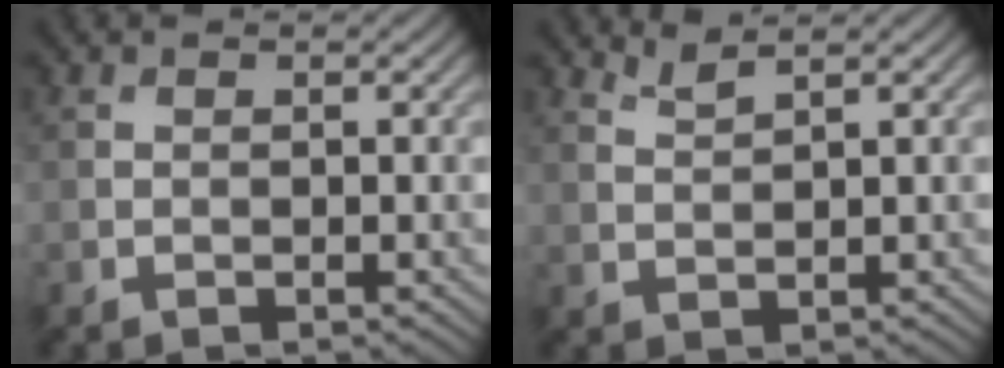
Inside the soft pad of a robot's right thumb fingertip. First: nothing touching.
{"total": 1.8, "force": [1.6, 0.1, 0.8], "torque": [-0.022, 0.005, 0.037]}